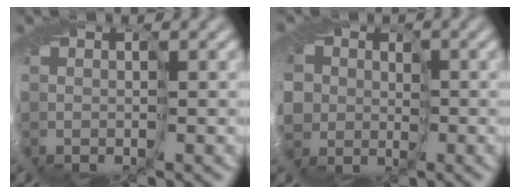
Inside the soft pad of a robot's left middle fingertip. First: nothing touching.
{"total": 5.5, "force": [-0.9, 5.1, 2.0], "torque": [-0.038, -0.007, -0.065]}